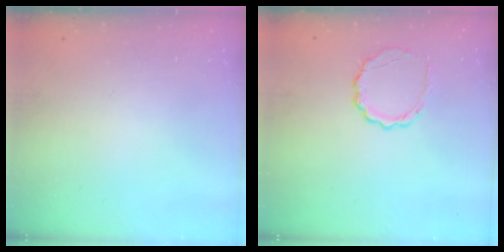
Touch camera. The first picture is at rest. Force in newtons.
{"total": 5.6, "press": 5.4, "slide": 1.4}